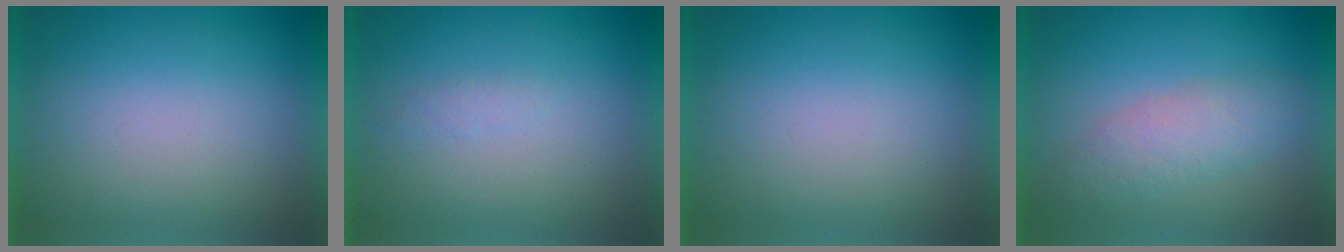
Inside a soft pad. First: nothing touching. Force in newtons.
{"total": 1.2}
{"total": 0.0}
{"total": 2.8}